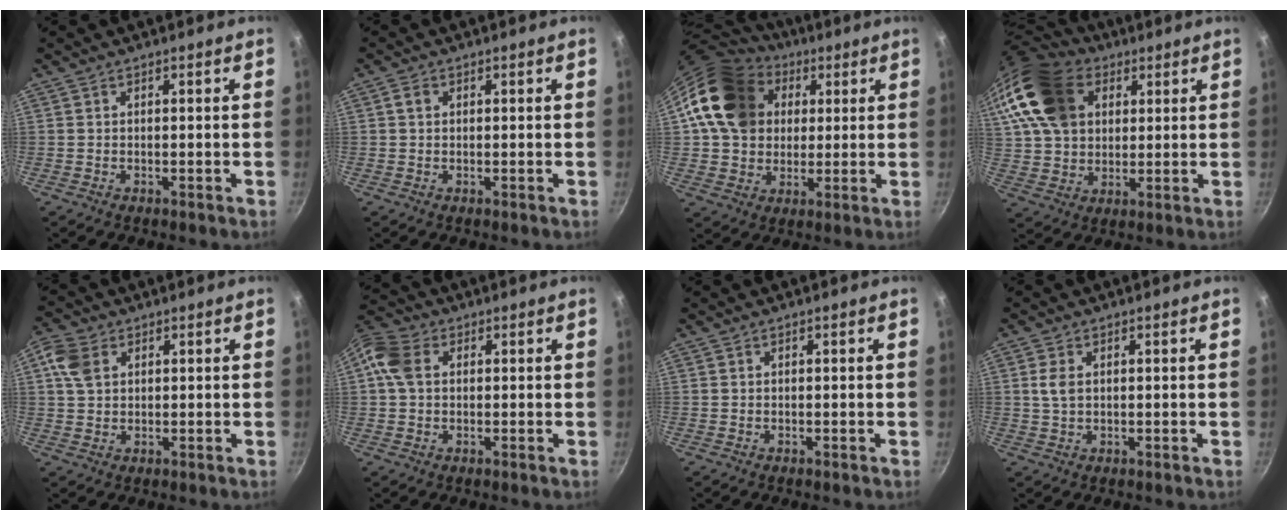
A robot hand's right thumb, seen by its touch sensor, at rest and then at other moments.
{"total": 1.5, "force": [0.4, 1.1, 0.8], "torque": [-0.013, 0.003, 0.006]}
{"total": 18.9, "force": [5.1, 15.3, 9.9], "torque": [-0.153, 0.015, 0.088]}
{"total": 22.5, "force": [8.4, 16.5, 12.8], "torque": [-0.252, 0.013, 0.156]}
{"total": 6.2, "force": [2.0, 4.5, 3.7], "torque": [-0.069, 0.005, 0.034]}
{"total": 7.8, "force": [1.3, 5.8, 5.1], "torque": [-0.099, 0.014, 0.010]}
{"total": 0.0}
{"total": 3.3, "force": [0.7, 2.0, 2.4], "torque": [-0.049, 0.000, 0.013]}